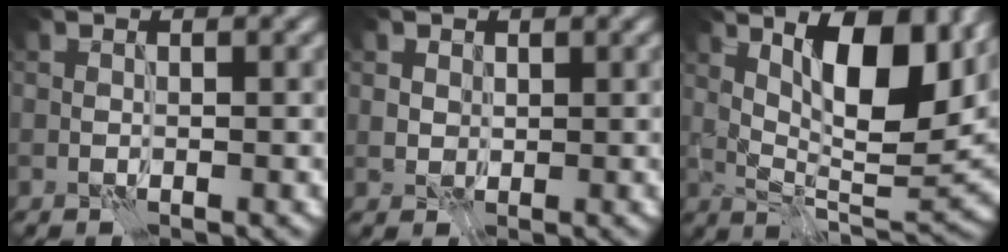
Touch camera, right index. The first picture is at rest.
{"total": 2.3, "force": [1.2, 1.9, 0.8], "torque": [-0.024, -0.002, 0.033]}
{"total": 10.9, "force": [4.4, 3.6, 9.2], "torque": [-0.141, 0.001, 0.076]}